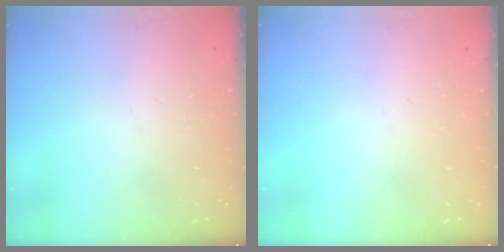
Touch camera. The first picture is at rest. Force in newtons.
{"total": 0.0}